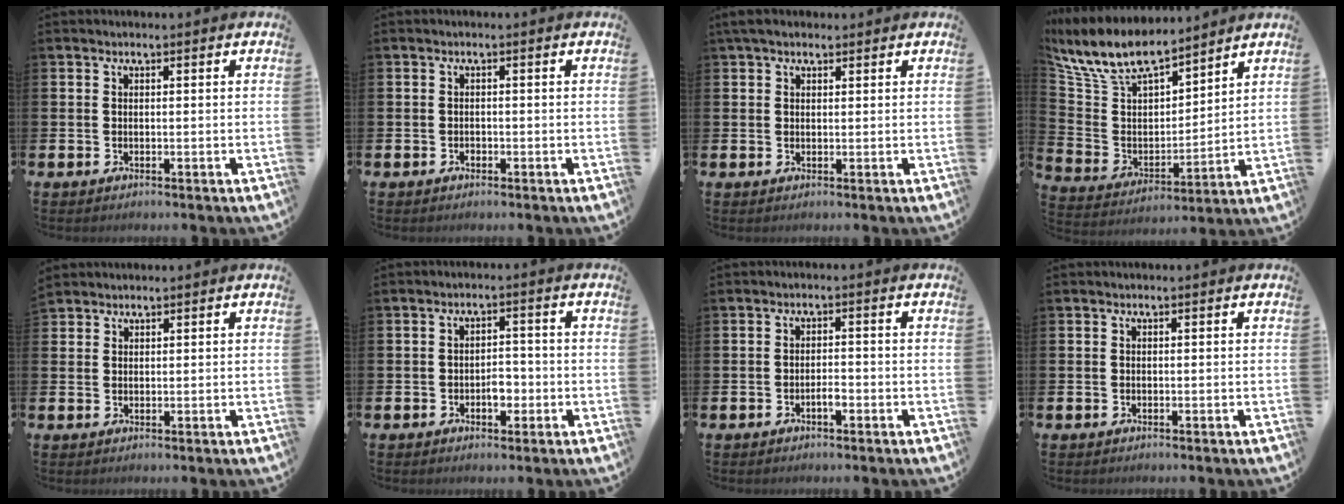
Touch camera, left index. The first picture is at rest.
{"total": 0.7, "force": [-0.5, 0.5, 0.2], "torque": [-0.010, 0.003, -0.009]}
{"total": 2.5, "force": [1.8, 1.2, 1.2], "torque": [-0.014, 0.001, 0.029]}
{"total": 10.4, "force": [9.2, 3.2, 3.5], "torque": [-0.118, -0.058, 0.164]}
{"total": 1.6, "force": [1.5, 0.5, -0.2], "torque": [0.013, -0.005, 0.027]}
{"total": 2.7, "force": [-1.2, 1.6, 1.8], "torque": [-0.020, -0.001, -0.027]}
{"total": 1.8, "force": [-1.1, 0.5, 1.3], "torque": [-0.020, 0.000, -0.023]}
{"total": 0.0}